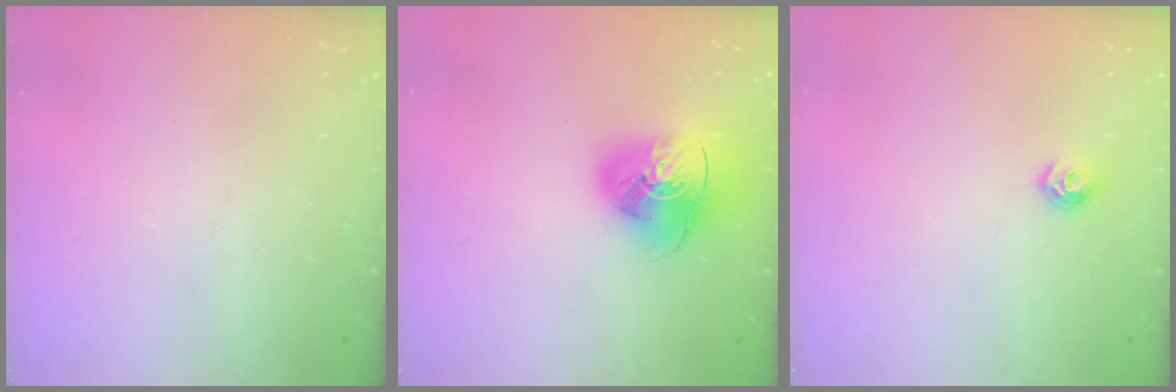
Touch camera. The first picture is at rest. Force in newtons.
{"total": 14.9, "press": 14.8, "slide": 1.9}
{"total": 7.2, "press": 7.1, "slide": 1.0}